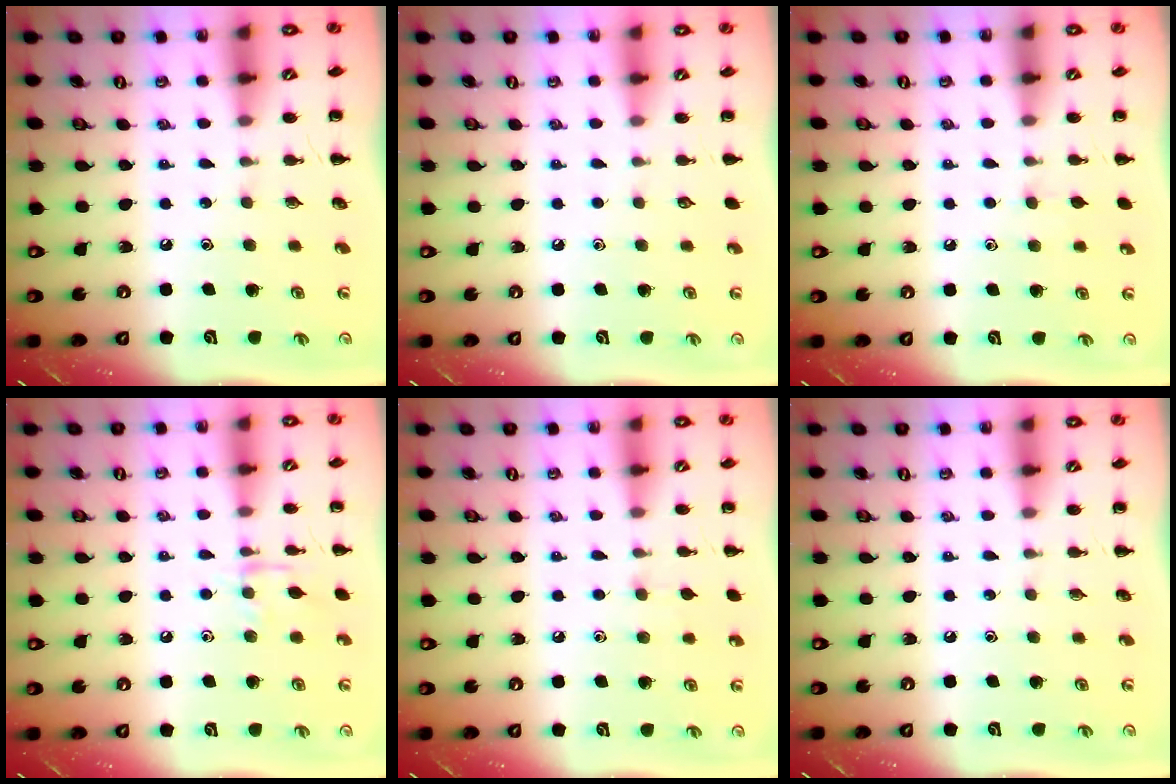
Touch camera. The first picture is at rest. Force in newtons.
{"total": 0.0}
{"total": 2.8, "press": 2.5, "slide": 1.3}
{"total": 7.5, "press": 7.4, "slide": 1.0}
{"total": 4.4, "press": 4.0, "slide": 1.7}
{"total": 0.0}